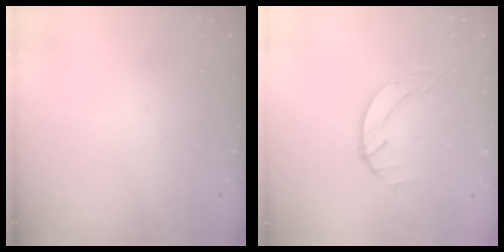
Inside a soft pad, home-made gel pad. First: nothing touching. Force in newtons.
{"total": 2.9, "press": 2.8, "slide": 0.3}